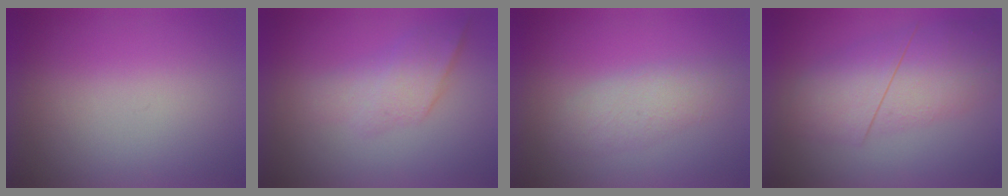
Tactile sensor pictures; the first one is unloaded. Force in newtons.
{"total": 2.2}
{"total": 1.8}
{"total": 4.6}